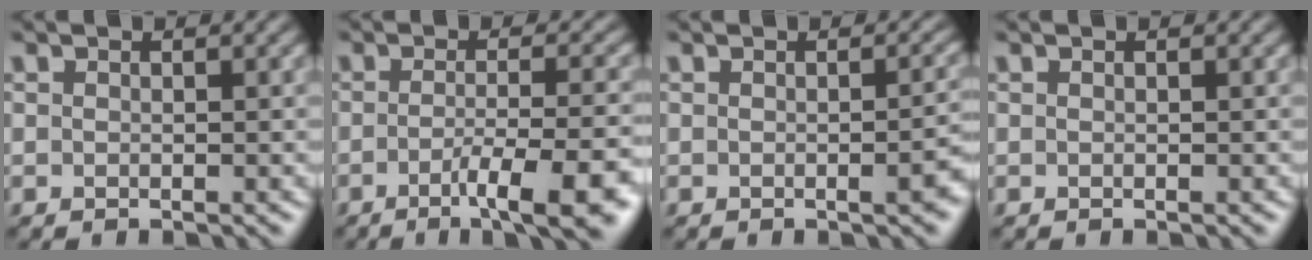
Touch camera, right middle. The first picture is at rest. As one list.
[{"total": 7.8, "force": [-3.7, 1.8, 6.7], "torque": [-0.083, -0.004, -0.056]}, {"total": 3.5, "force": [-0.6, 1.0, 3.2], "torque": [-0.031, 0.001, -0.007]}, {"total": 0.0}]